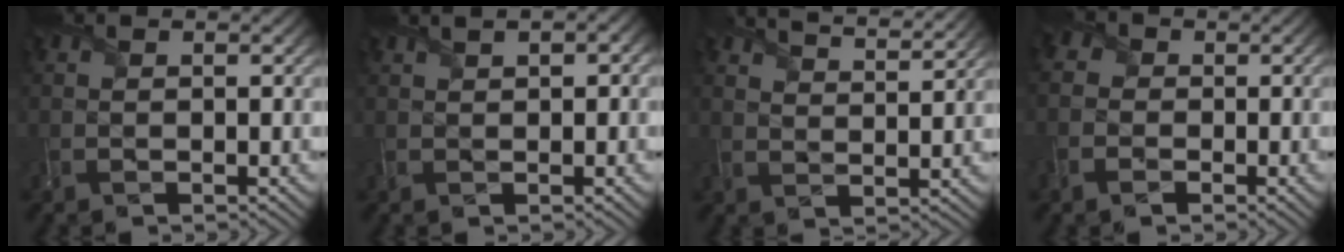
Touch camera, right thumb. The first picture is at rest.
{"total": 3.2, "force": [1.4, 1.4, 2.5], "torque": [-0.050, 0.009, 0.019]}
{"total": 6.8, "force": [5.8, 1.7, 3.3], "torque": [-0.055, 0.005, 0.081]}
{"total": 4.7, "force": [-1.4, 3.9, 2.1], "torque": [-0.061, -0.004, -0.035]}